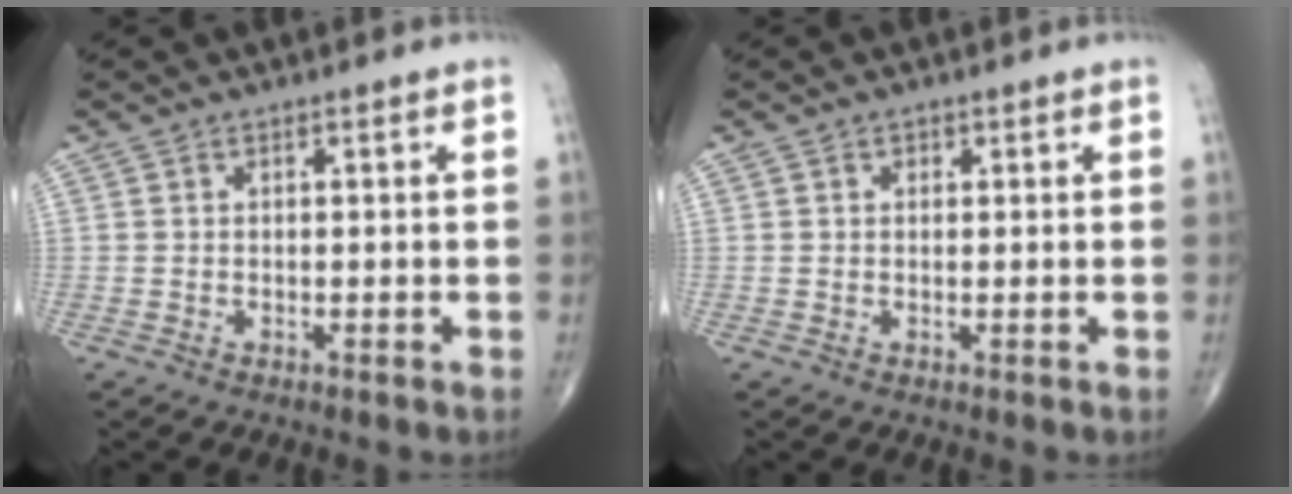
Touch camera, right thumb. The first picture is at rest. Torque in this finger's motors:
{"motor_torque": [0.24, -0.55, -0.07, 0.02, 0.01]}